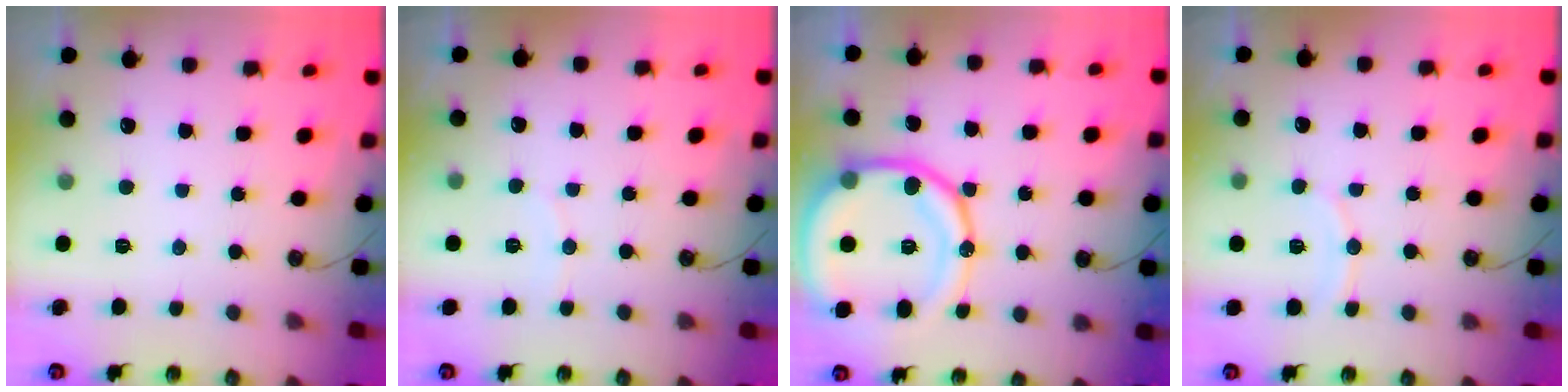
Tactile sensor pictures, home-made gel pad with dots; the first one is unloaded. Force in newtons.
{"total": 2.3, "press": 2.3, "slide": 0.3}
{"total": 18.3, "press": 18.1, "slide": 2.0}
{"total": 6.5, "press": 6.5, "slide": 0.5}